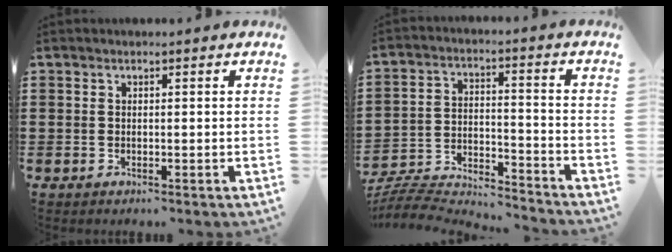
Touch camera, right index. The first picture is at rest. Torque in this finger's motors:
{"motor_torque": [-2.00, 0.14, -1.05, -0.04]}